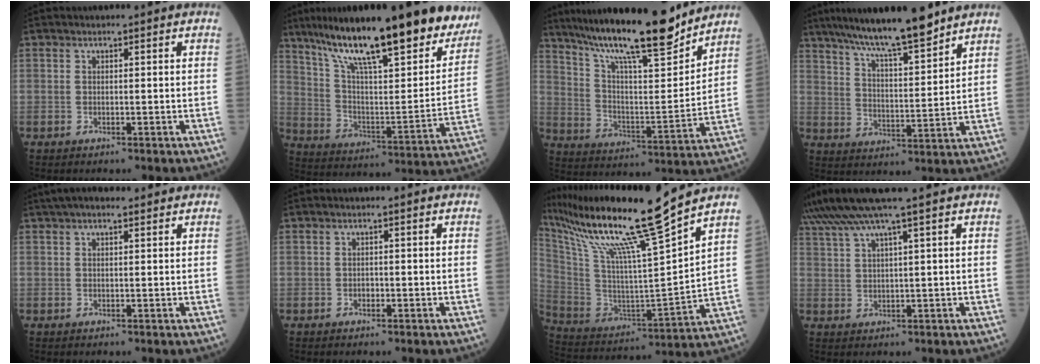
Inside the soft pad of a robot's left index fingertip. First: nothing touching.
{"total": 28.6, "force": [22.1, 5.3, 17.5], "torque": [-0.275, -0.005, 0.320]}
{"total": 20.9, "force": [17.5, 1.8, 11.3], "torque": [-0.194, -0.001, 0.285]}
{"total": 14.0, "force": [11.8, 0.8, 7.6], "torque": [-0.126, 0.008, 0.198]}
{"total": 4.9, "force": [3.9, 1.1, 2.8], "torque": [-0.047, 0.035, 0.064]}
{"total": 0.6, "force": [-0.2, 0.4, 0.4], "torque": [-0.007, 0.002, -0.006]}
{"total": 21.7, "force": [16.9, -2.3, 13.3], "torque": [-0.246, -0.030, 0.299]}
{"total": 8.4, "force": [6.5, -1.9, 4.9], "torque": [-0.087, 0.024, 0.117]}